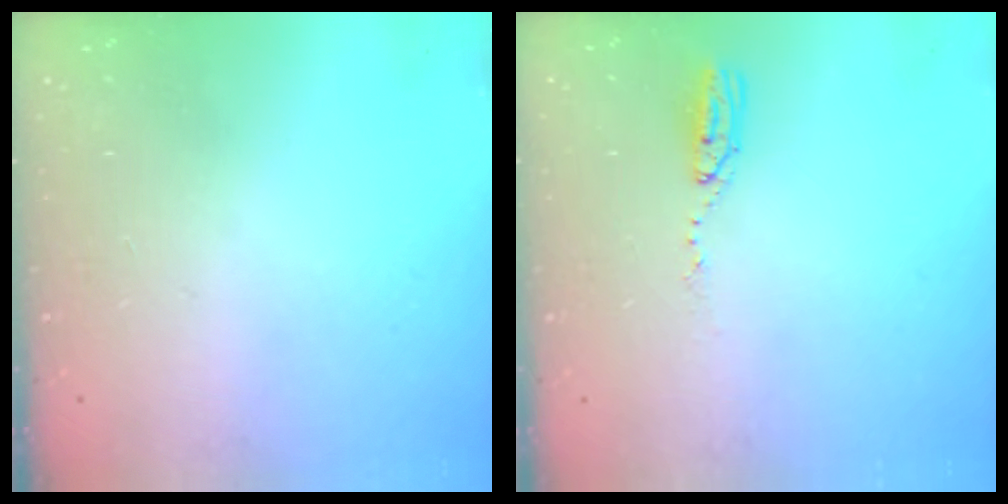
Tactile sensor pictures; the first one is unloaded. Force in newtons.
{"total": 4.3, "press": 4.3, "slide": 0.4}